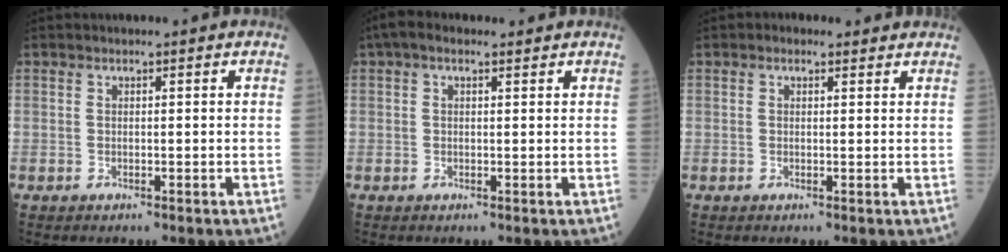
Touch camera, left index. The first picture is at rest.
{"total": 3.2, "force": [1.9, 1.4, 2.2], "torque": [-0.051, 0.029, 0.034]}
{"total": 1.6, "force": [1.1, 0.9, 0.6], "torque": [-0.012, 0.011, 0.012]}